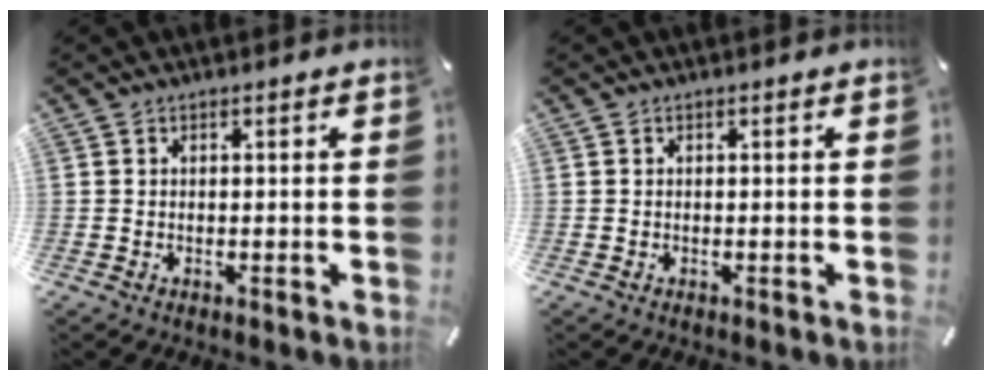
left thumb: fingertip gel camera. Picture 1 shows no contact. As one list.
[{"total": 0.0}]